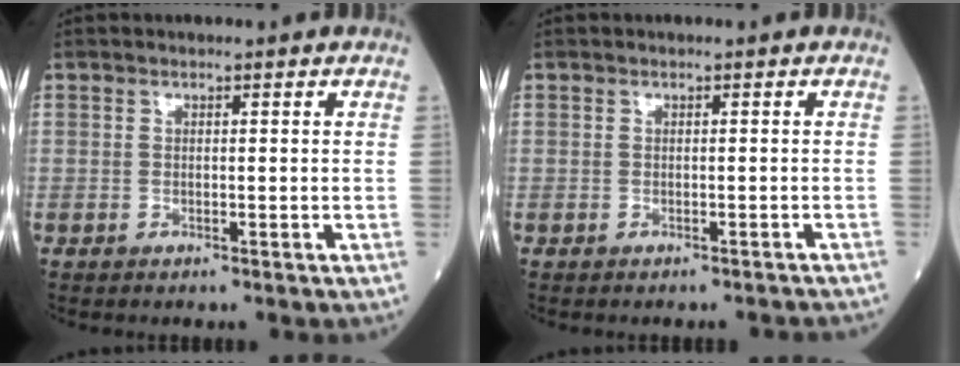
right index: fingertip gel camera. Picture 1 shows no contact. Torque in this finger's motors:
{"motor_torque": [-0.18, -0.14, -0.08, 0.01]}